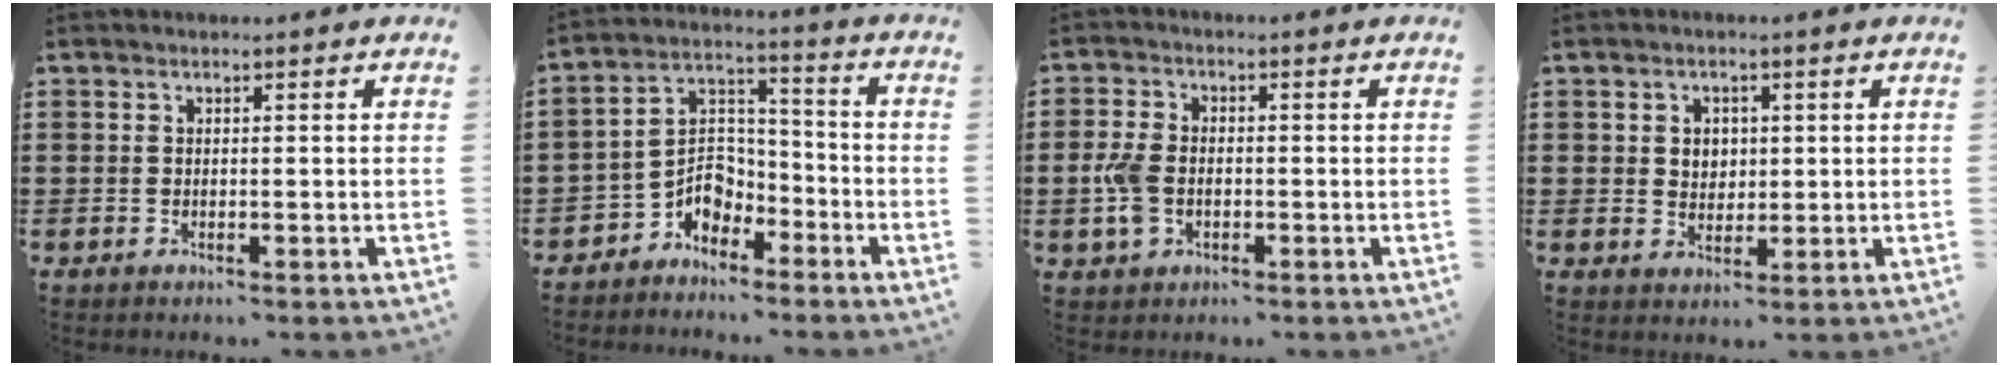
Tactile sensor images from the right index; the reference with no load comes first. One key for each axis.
{"total": 5.6, "fx": -3.7, "fy": 3.9, "fz": 1.8, "tx": -0.040, "ty": 0.010, "tz": -0.075}
{"total": 4.7, "fx": -0.8, "fy": 3.2, "fz": 3.3, "tx": -0.090, "ty": -0.002, "tz": -0.020}
{"total": 2.5, "fx": 0.6, "fy": 2.2, "fz": 1.0, "tx": -0.029, "ty": 0.008, "tz": 0.009}